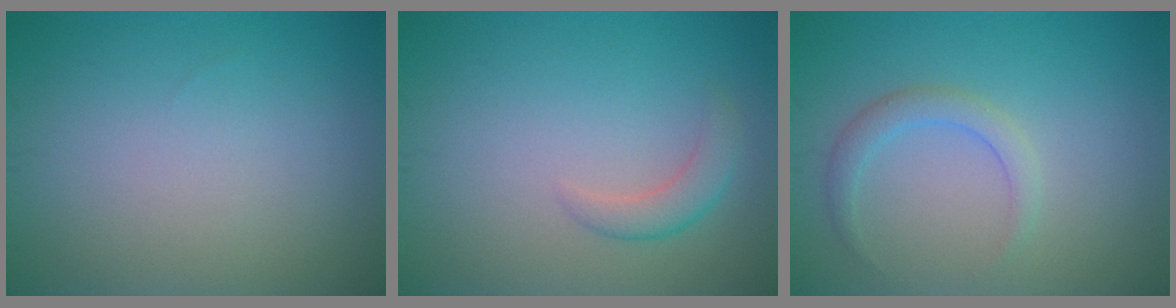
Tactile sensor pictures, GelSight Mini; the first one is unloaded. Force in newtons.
{"total": 2.0, "press": 2.0, "slide": 0.2}
{"total": 2.0, "press": 2.0, "slide": 0.2}